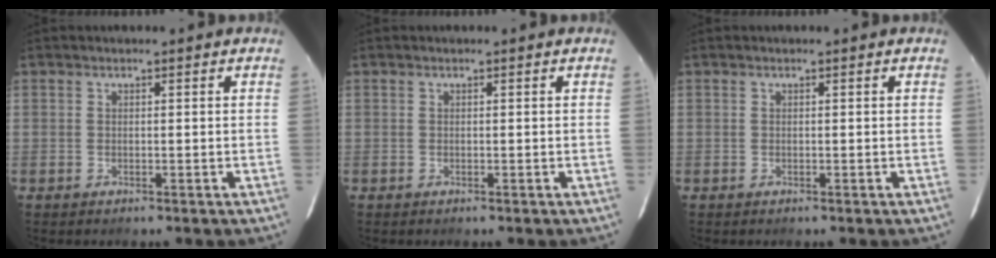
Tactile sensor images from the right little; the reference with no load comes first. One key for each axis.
{"total": 0.0}
{"total": 0.0}